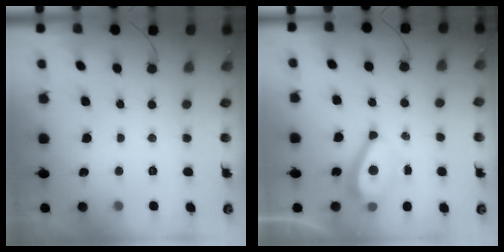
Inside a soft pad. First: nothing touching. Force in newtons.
{"total": 6.9, "press": 6.5, "slide": 2.4}